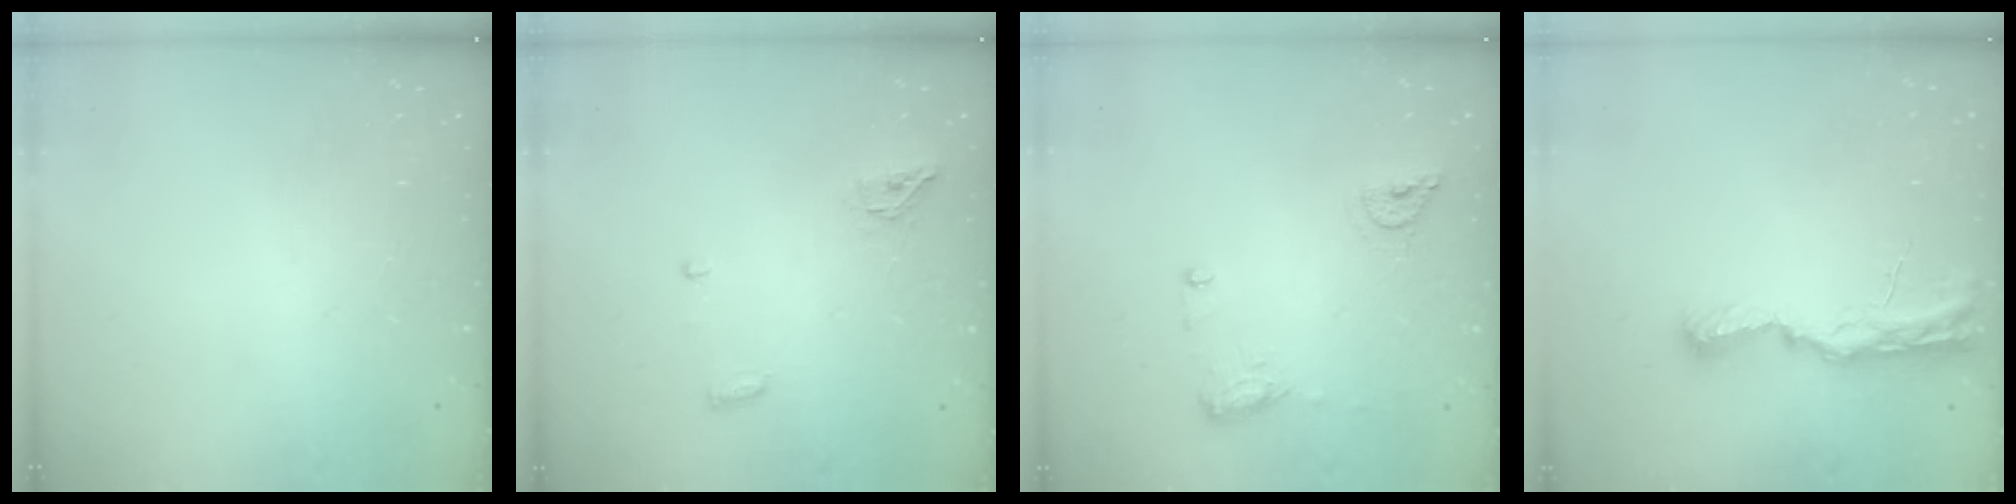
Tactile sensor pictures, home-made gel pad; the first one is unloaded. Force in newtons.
{"total": 4.9, "press": 4.8, "slide": 1.0}
{"total": 9.1, "press": 9.1, "slide": 1.1}
{"total": 8.8, "press": 8.8, "slide": 1.0}